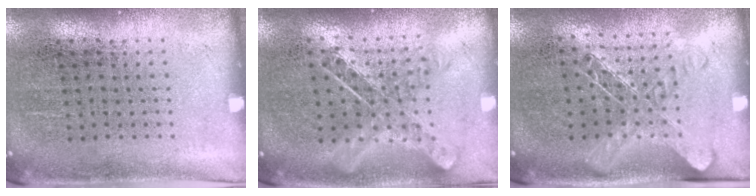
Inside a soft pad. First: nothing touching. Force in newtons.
{"total": 1.0, "press": 1.0, "slide": 0.2}
{"total": 1.4, "press": 1.3, "slide": 0.6}